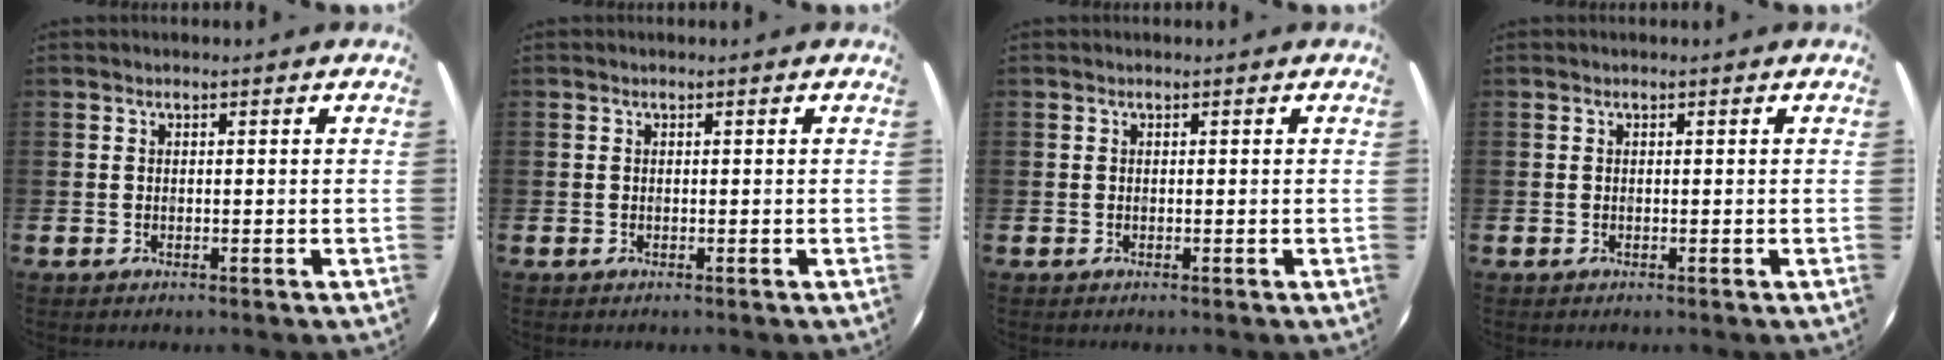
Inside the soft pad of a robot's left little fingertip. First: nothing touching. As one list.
[{"total": 0.0}, {"total": 0.0}, {"total": 0.0}]